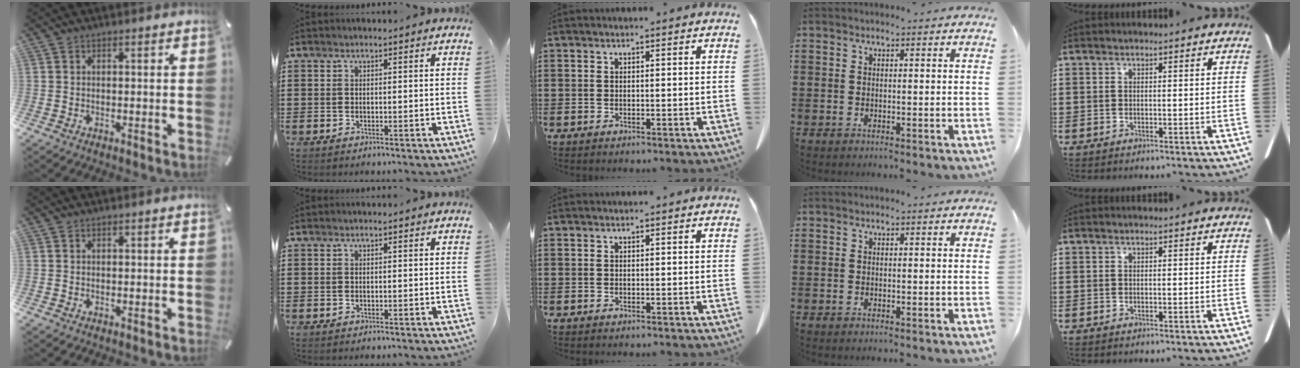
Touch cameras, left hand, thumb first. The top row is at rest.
{}